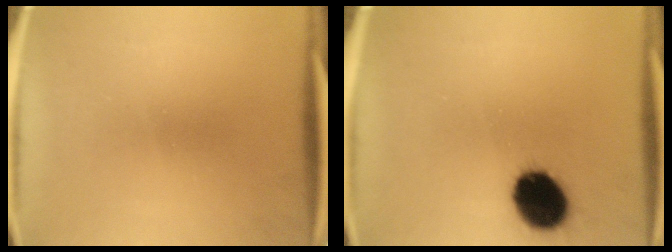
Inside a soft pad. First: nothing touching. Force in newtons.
{"total": 14.0}